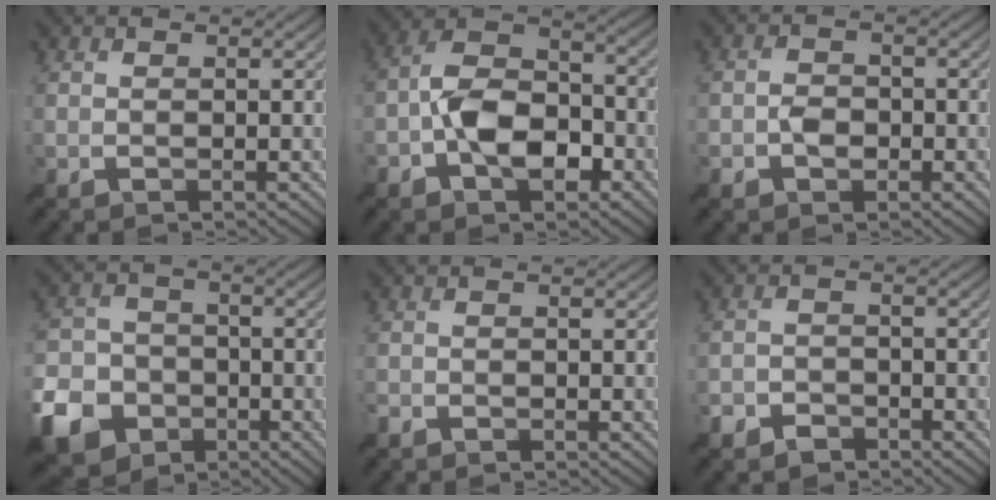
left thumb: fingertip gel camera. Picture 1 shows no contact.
{"total": 9.4, "force": [-3.2, 4.7, 7.4], "torque": [-0.138, 0.015, -0.075]}
{"total": 2.2, "force": [-0.9, 1.5, 1.3], "torque": [-0.028, 0.006, -0.021]}
{"total": 8.8, "force": [-4.7, 6.5, 3.8], "torque": [-0.102, -0.015, -0.103]}
{"total": 0.9, "force": [-0.8, 0.4, 0.0], "torque": [0.002, -0.001, -0.019]}
{"total": 3.0, "force": [-2.4, 1.6, 0.8], "torque": [-0.012, 0.000, -0.051]}